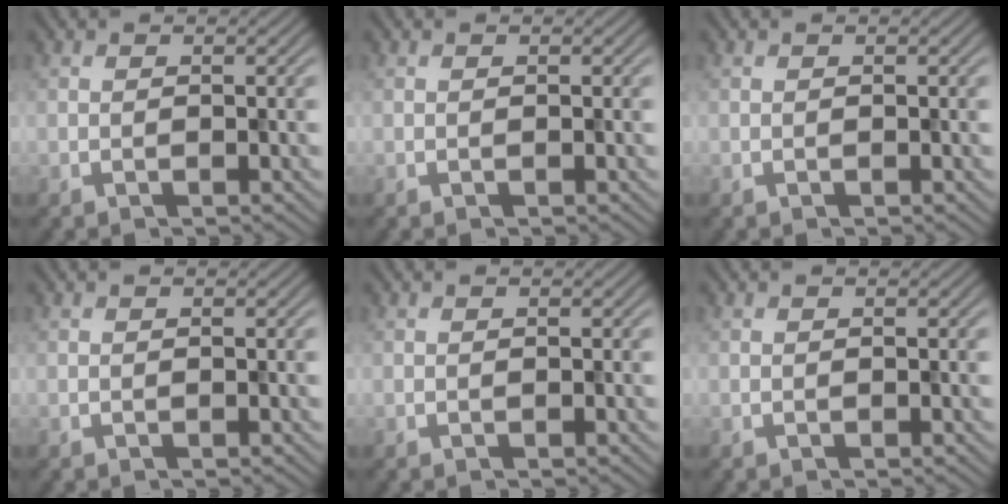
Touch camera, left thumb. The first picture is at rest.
{"total": 0.0}
{"total": 0.0}
{"total": 0.0}
{"total": 0.0}
{"total": 0.0}